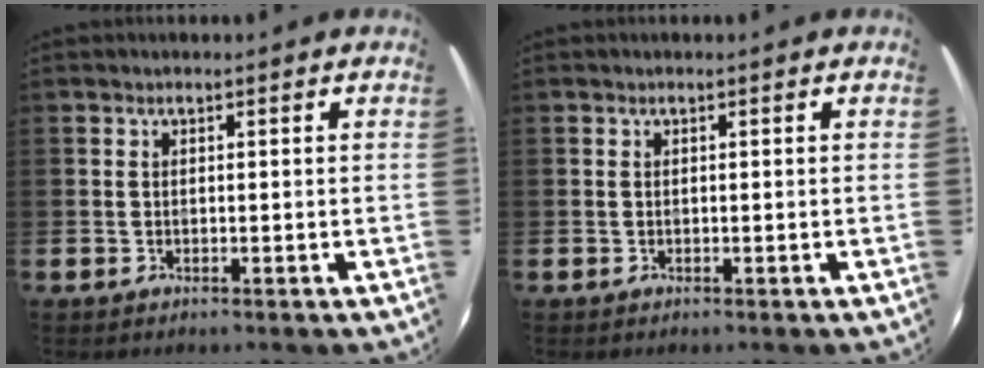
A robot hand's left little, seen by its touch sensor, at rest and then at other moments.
{"total": 0.0}